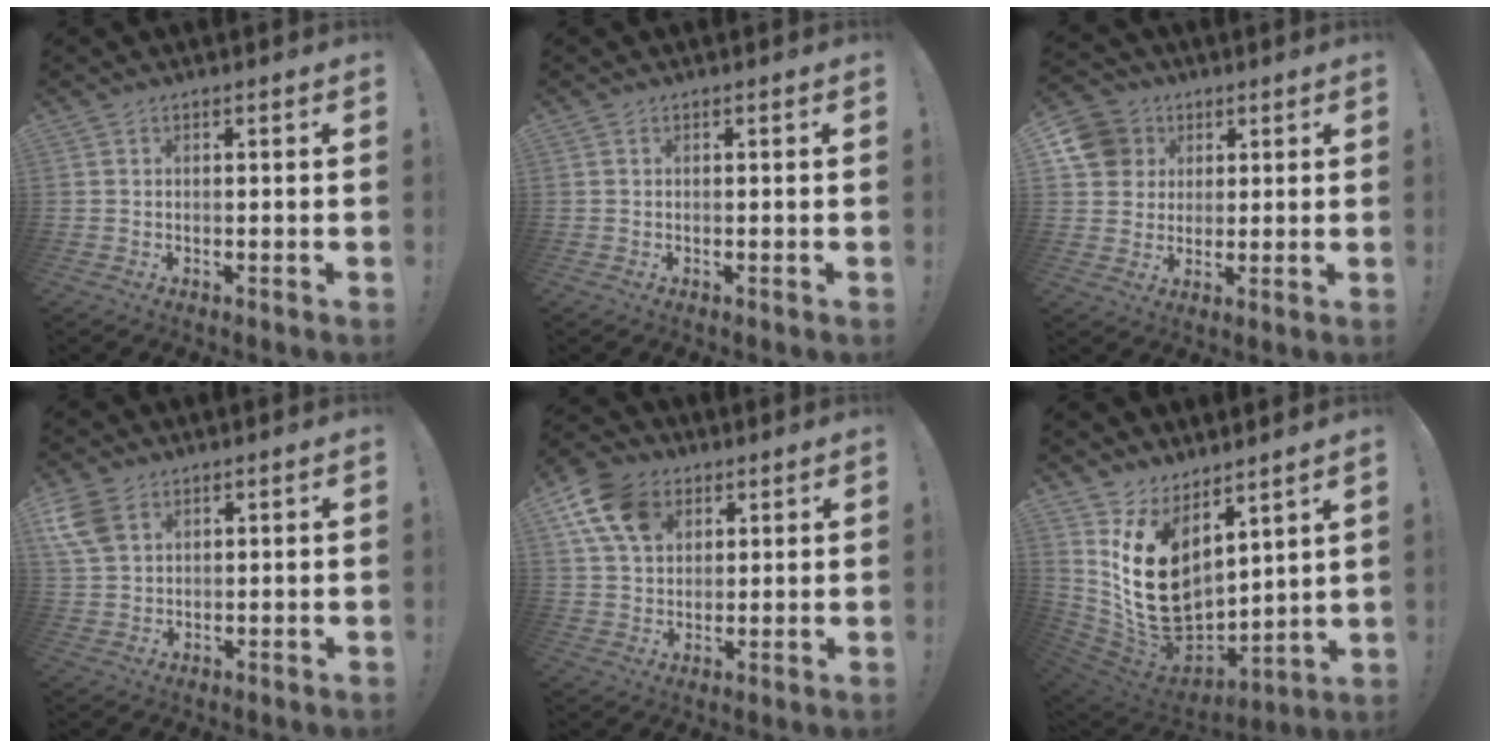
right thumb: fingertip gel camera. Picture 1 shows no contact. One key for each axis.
{"total": 0.0}
{"total": 10.4, "fx": 3.2, "fy": 9.4, "fz": 3.1, "tx": -0.033, "ty": -0.012, "tz": 0.068}
{"total": 7.6, "fx": 3.6, "fy": 5.0, "fz": 4.5, "tx": -0.088, "ty": -0.011, "tz": 0.071}
{"total": 13.9, "fx": 6.2, "fy": 10.1, "fz": 7.3, "tx": -0.119, "ty": -0.017, "tz": 0.125}
{"total": 17.9, "fx": 4.6, "fy": 12.8, "fz": 11.7, "tx": -0.217, "ty": -0.044, "tz": 0.103}